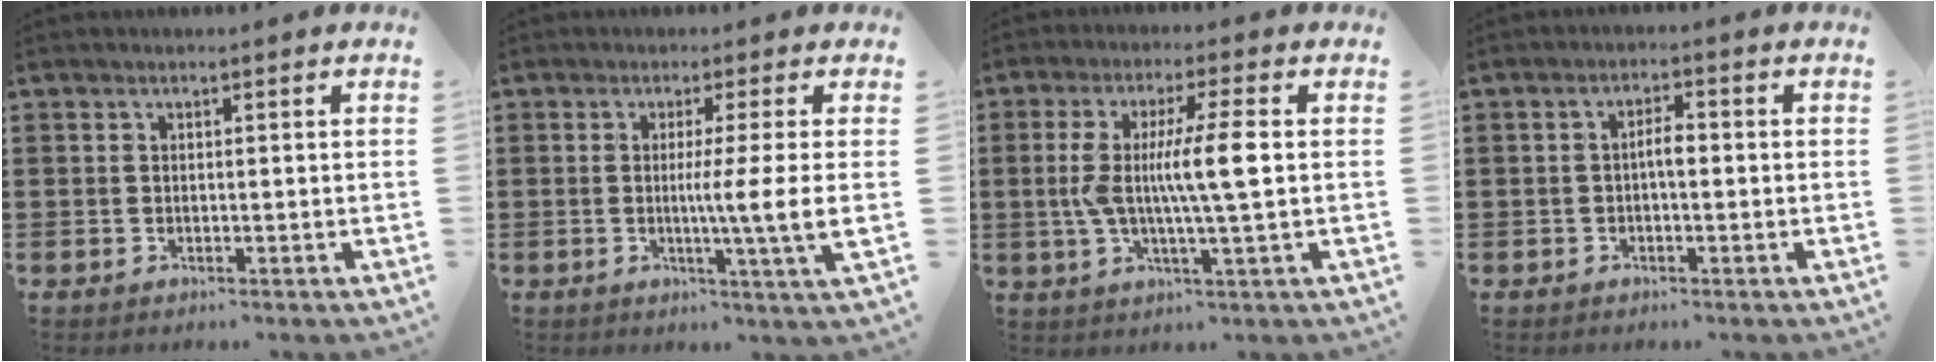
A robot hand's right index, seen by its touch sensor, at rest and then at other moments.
{"total": 6.7, "force": [-0.1, -1.2, 6.6], "torque": [-0.108, -0.018, -0.010]}
{"total": 9.3, "force": [0.3, 0.6, 9.3], "torque": [-0.174, -0.004, -0.003]}
{"total": 2.4, "force": [-0.3, 0.7, 2.3], "torque": [-0.042, 0.005, -0.008]}